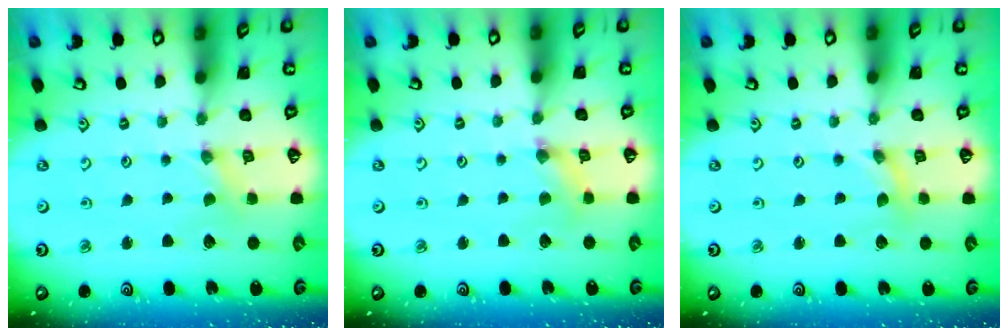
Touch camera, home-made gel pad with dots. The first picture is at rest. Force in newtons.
{"total": 1.7, "press": 1.7, "slide": 0.2}
{"total": 0.0}